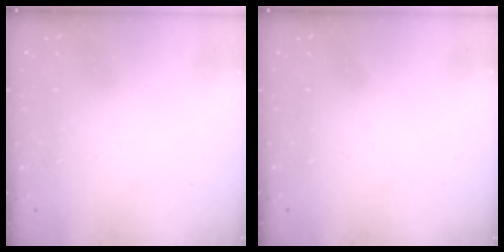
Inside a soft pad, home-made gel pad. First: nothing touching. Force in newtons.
{"total": 0.0}